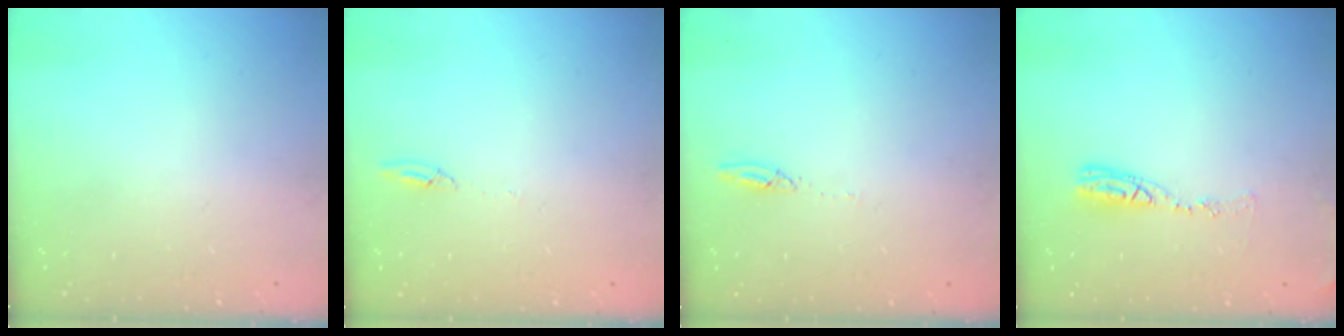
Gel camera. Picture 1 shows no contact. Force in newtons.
{"total": 3.5, "press": 3.5, "slide": 0.4}
{"total": 2.7, "press": 2.7, "slide": 0.2}
{"total": 8.9, "press": 8.9, "slide": 0.8}